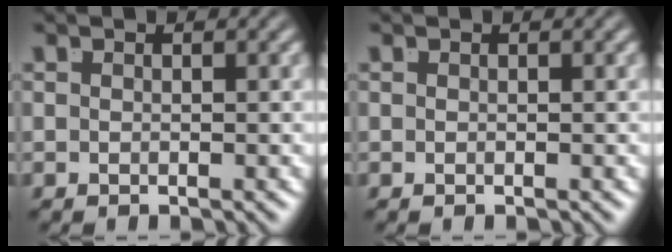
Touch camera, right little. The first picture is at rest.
{"total": 0.0}